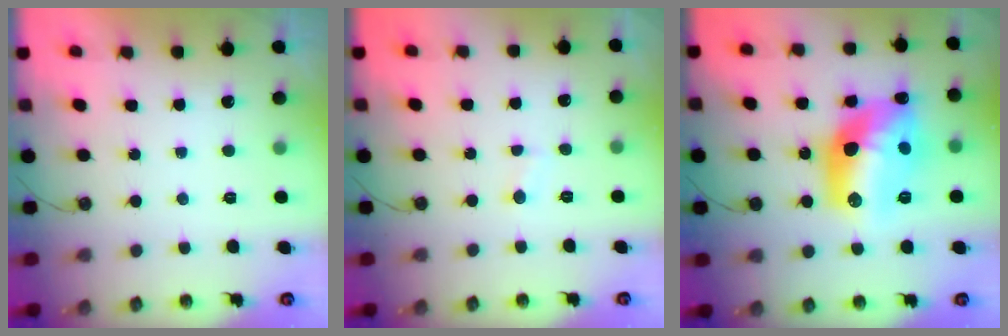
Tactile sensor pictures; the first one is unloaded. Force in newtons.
{"total": 1.7, "press": 1.6, "slide": 0.6}
{"total": 18.7, "press": 18.6, "slide": 1.2}